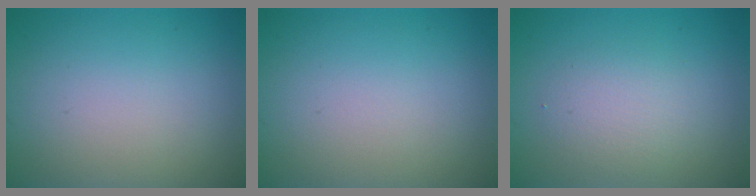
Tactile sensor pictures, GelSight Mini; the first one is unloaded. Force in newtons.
{"total": 0.0}
{"total": 2.4, "press": 2.4, "slide": 0.2}